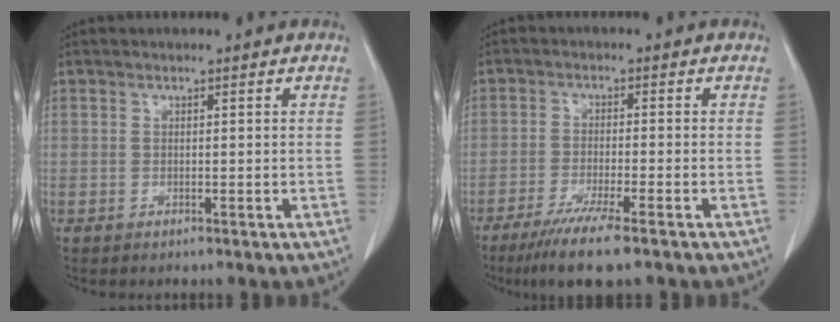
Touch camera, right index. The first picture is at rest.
{"total": 8.0, "force": [-5.7, -0.1, 5.7], "torque": [-0.094, -0.020, -0.092]}